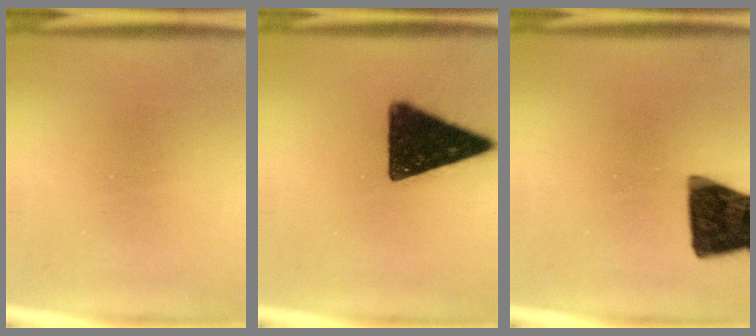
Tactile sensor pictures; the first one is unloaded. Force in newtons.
{"total": 15.6}
{"total": 15.0}